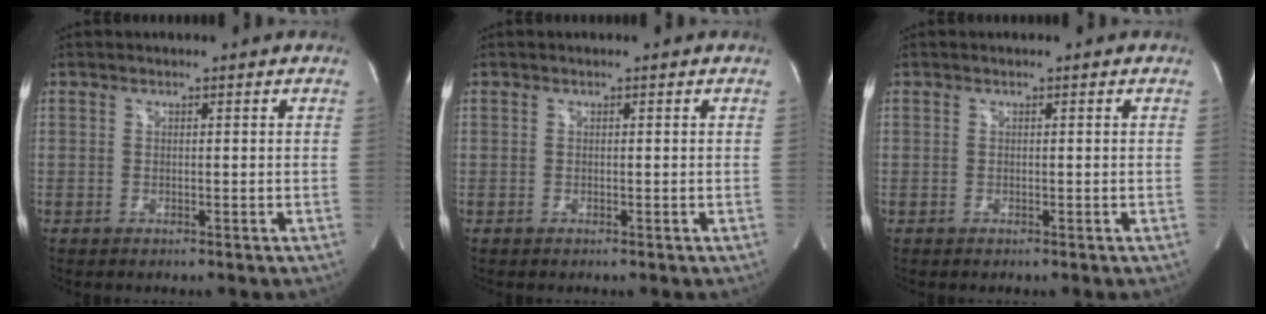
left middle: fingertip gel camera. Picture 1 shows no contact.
{"total": 0.0}
{"total": 0.0}